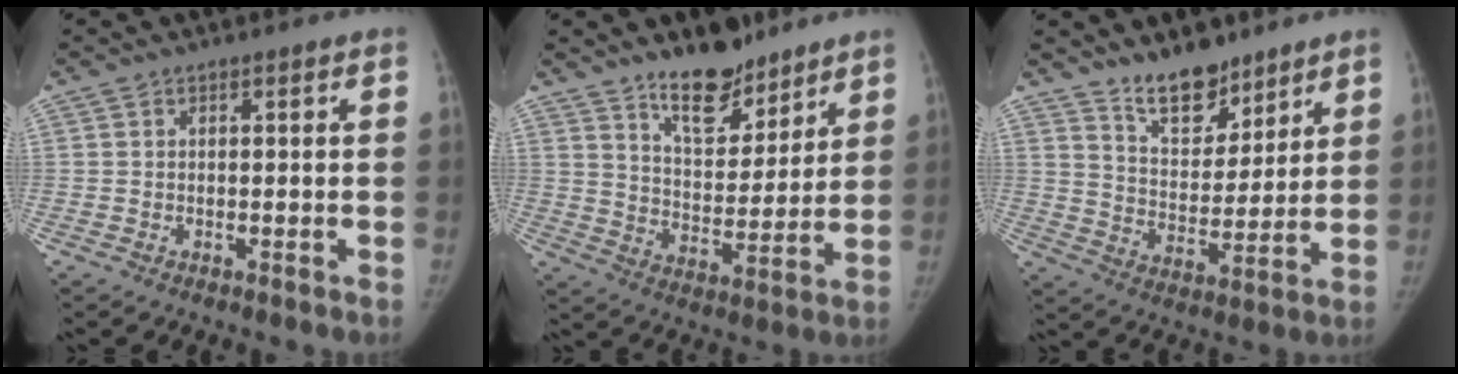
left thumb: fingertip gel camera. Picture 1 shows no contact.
{"total": 12.1, "force": [9.3, 5.3, 5.6], "torque": [-0.056, -0.074, 0.161]}
{"total": 11.0, "force": [8.7, 5.1, 4.4], "torque": [-0.040, -0.071, 0.158]}